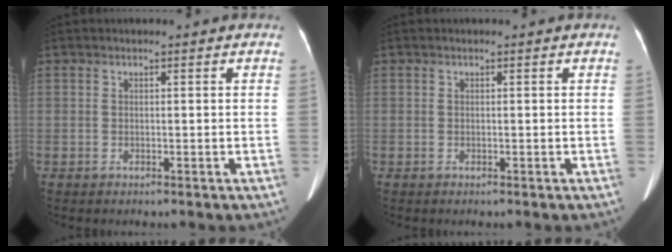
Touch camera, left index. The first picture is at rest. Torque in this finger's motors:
{"motor_torque": [-0.04, -0.09, 0.00, 0.00]}